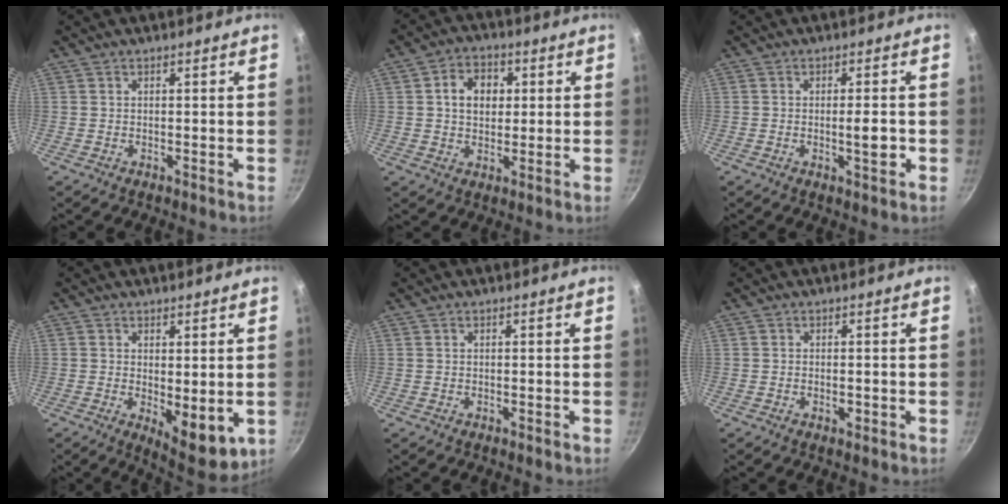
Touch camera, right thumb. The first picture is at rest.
{"total": 7.7, "force": [1.4, 5.9, 4.9], "torque": [-0.057, 0.008, 0.017]}
{"total": 4.2, "force": [-0.8, 0.9, 4.0], "torque": [-0.053, 0.004, -0.012]}
{"total": 8.3, "force": [-0.2, 3.8, 7.4], "torque": [-0.088, -0.021, 0.007]}
{"total": 0.0}
{"total": 1.4, "force": [-0.4, 0.7, 1.1], "torque": [-0.018, 0.001, -0.008]}